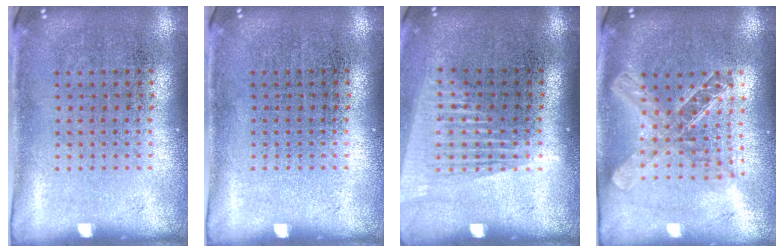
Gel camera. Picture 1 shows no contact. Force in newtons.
{"total": 0.0}
{"total": 1.5, "press": 1.3, "slide": 0.8}
{"total": 2.0, "press": 1.7, "slide": 1.1}